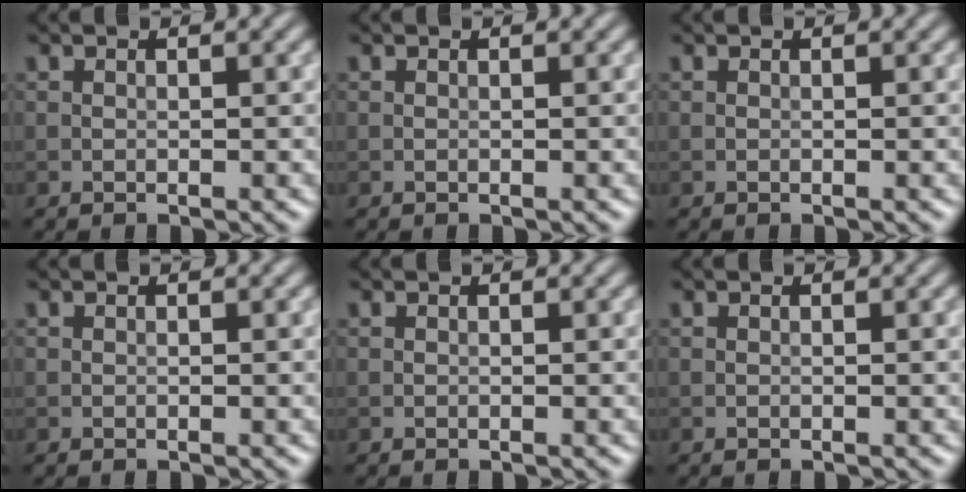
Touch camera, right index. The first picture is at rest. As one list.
[{"total": 0.0}, {"total": 0.0}, {"total": 0.0}, {"total": 0.0}, {"total": 0.0}]